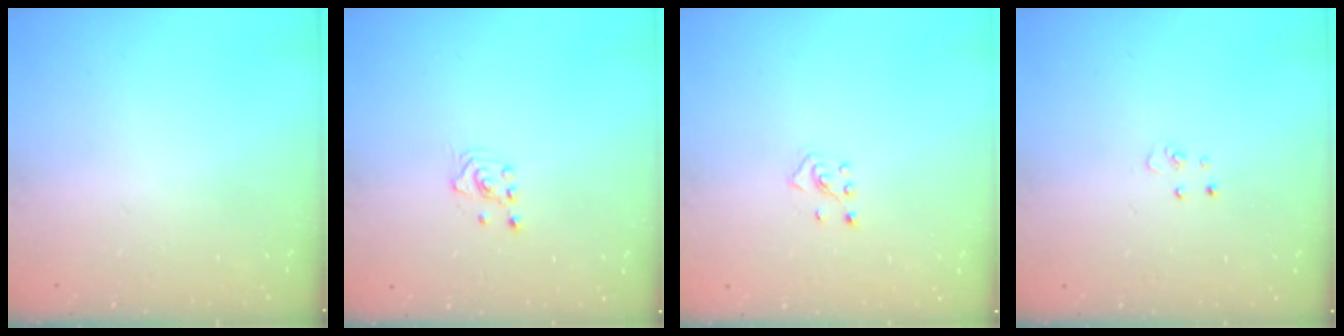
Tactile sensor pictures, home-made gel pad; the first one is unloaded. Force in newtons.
{"total": 1.6, "press": 1.5, "slide": 0.2}
{"total": 2.5, "press": 2.4, "slide": 0.7}
{"total": 3.4, "press": 3.4, "slide": 0.3}